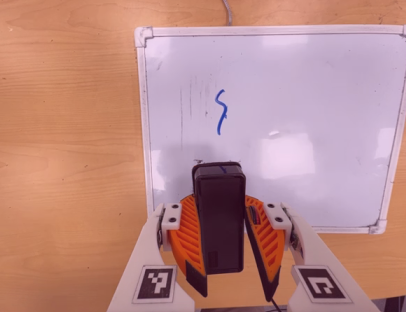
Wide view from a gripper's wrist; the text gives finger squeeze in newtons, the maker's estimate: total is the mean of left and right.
{"total": 9.1, "left": 9.4, "right": 8.9}